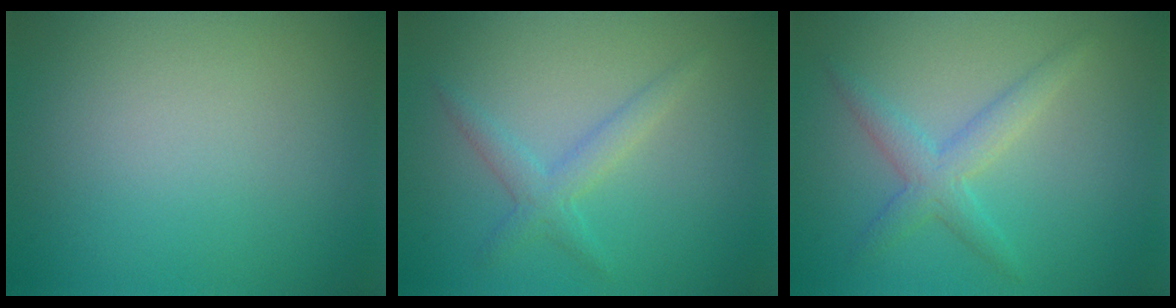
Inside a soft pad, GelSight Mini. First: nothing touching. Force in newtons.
{"total": 2.2, "press": 2.2, "slide": 0.2}
{"total": 2.8, "press": 2.8, "slide": 0.1}